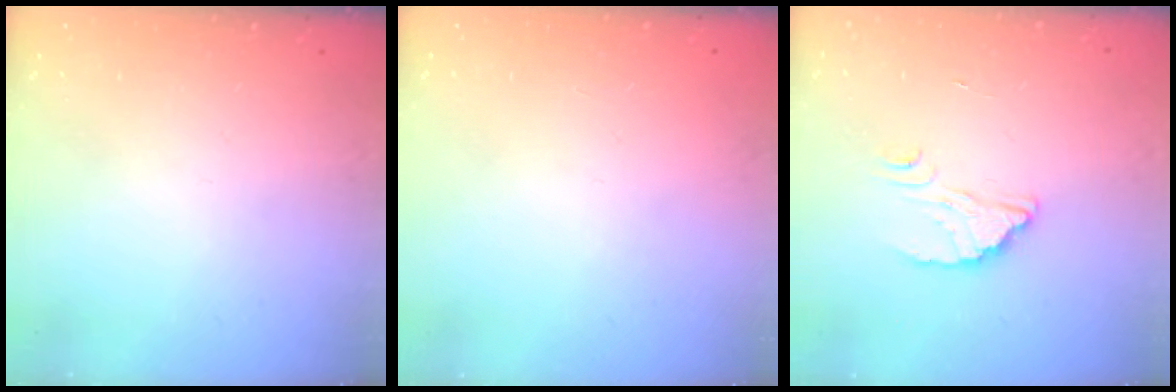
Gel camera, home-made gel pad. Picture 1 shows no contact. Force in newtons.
{"total": 2.2, "press": 2.2, "slide": 0.1}
{"total": 2.3, "press": 2.3, "slide": 0.2}